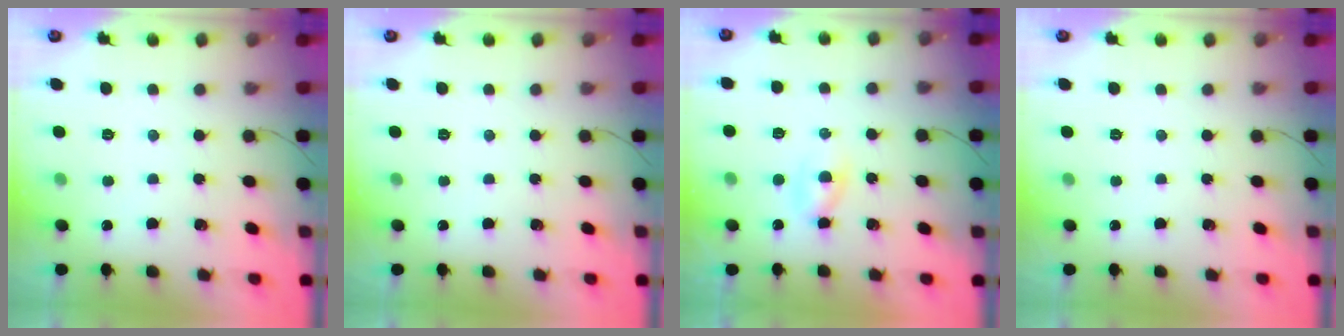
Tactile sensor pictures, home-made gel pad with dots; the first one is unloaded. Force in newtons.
{"total": 0.0}
{"total": 2.3, "press": 2.1, "slide": 0.9}
{"total": 0.0}